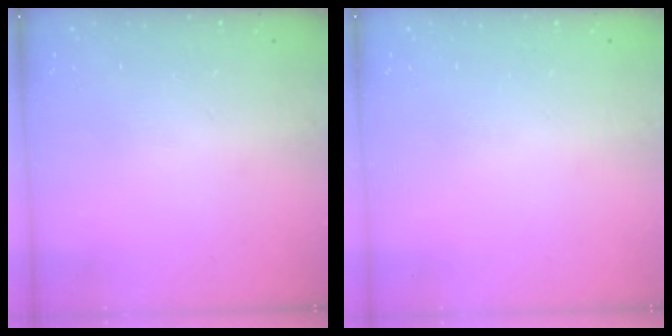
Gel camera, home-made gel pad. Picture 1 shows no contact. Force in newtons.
{"total": 0.0}